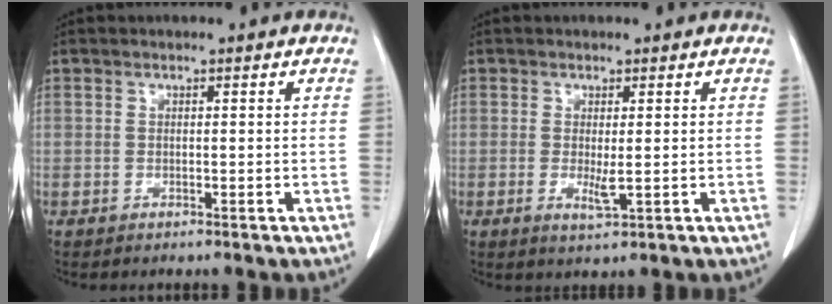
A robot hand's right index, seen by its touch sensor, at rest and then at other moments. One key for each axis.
{"total": 2.4, "fx": -0.1, "fy": 0.4, "fz": 2.4, "tx": -0.041, "ty": -0.006, "tz": 0.005}